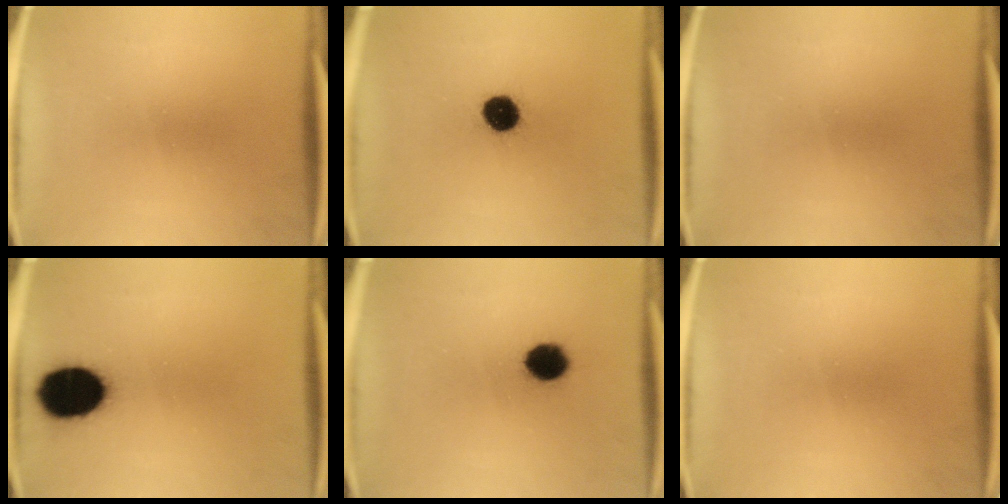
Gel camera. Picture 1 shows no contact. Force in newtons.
{"total": 8.6}
{"total": 0.0}
{"total": 16.1}
{"total": 7.0}
{"total": 0.0}